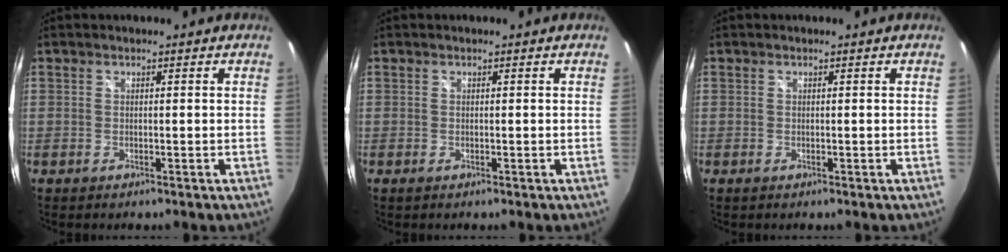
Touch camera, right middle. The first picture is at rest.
{"total": 0.0}
{"total": 0.0}